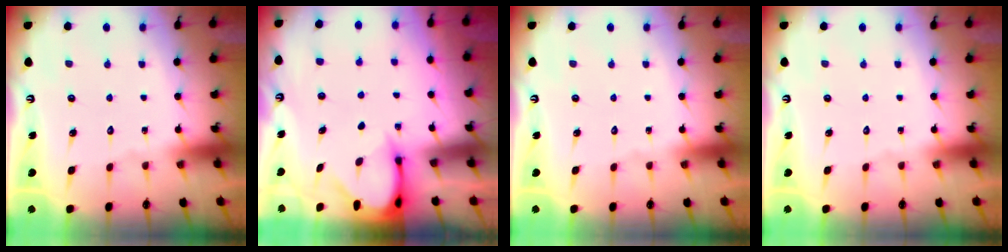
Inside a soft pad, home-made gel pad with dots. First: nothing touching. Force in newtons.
{"total": 3.3, "press": 3.3, "slide": 0.3}
{"total": 0.0}
{"total": 0.0}